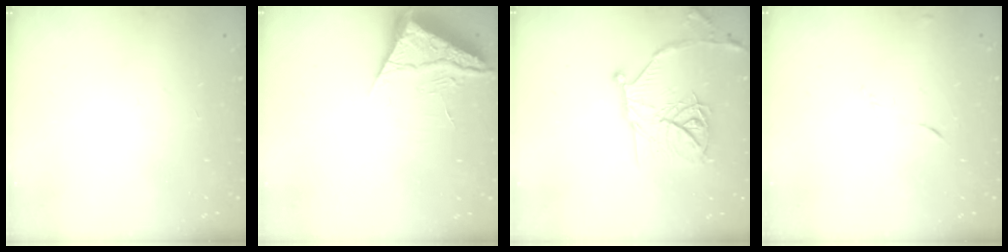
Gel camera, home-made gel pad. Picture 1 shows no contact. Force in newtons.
{"total": 6.3, "press": 6.3, "slide": 0.9}
{"total": 19.6, "press": 19.5, "slide": 1.7}
{"total": 5.2, "press": 5.1, "slide": 0.6}